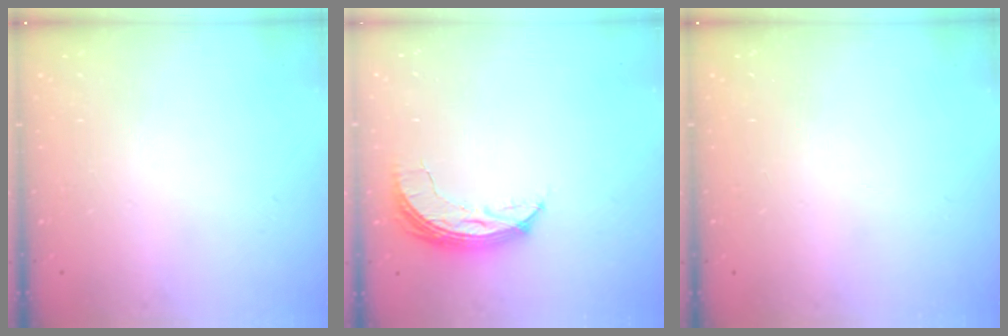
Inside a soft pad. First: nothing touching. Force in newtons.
{"total": 6.7, "press": 6.7, "slide": 0.4}
{"total": 0.0}